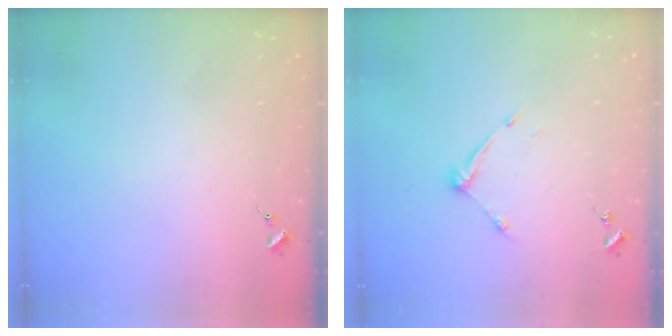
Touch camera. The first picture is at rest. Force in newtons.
{"total": 7.3, "press": 7.3, "slide": 0.5}